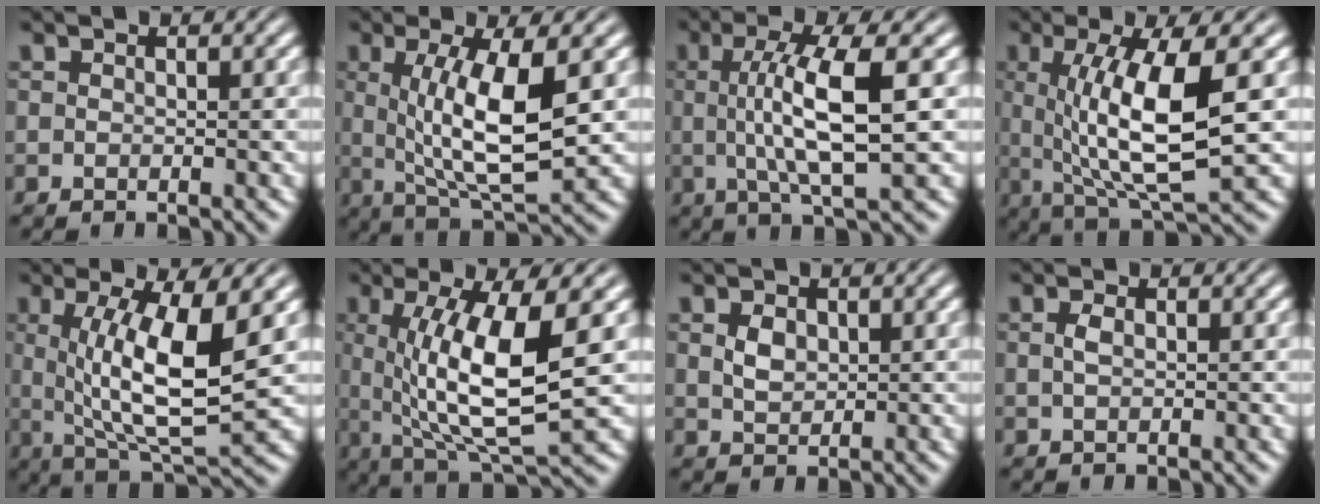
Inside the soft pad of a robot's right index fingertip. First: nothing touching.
{"total": 7.9, "force": [0.9, 2.0, 7.6], "torque": [-0.124, -0.014, 0.031]}
{"total": 6.6, "force": [0.7, 0.3, 6.5], "torque": [-0.108, -0.005, 0.019]}
{"total": 8.9, "force": [0.7, 2.2, 8.6], "torque": [-0.143, -0.013, 0.030]}
{"total": 8.6, "force": [0.8, 2.5, 8.3], "torque": [-0.138, -0.020, 0.033]}
{"total": 9.7, "force": [0.5, 3.0, 9.2], "torque": [-0.156, -0.020, 0.029]}
{"total": 1.3, "force": [0.5, 0.2, 1.1], "torque": [-0.014, -0.010, 0.024]}
{"total": 1.0, "force": [0.0, -0.9, 0.6], "torque": [-0.005, -0.004, 0.005]}